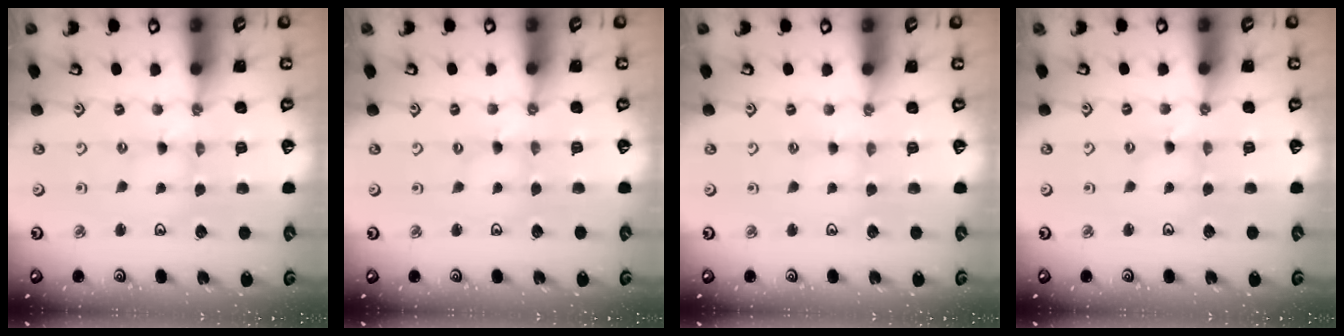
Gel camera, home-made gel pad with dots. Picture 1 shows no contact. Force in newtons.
{"total": 0.0}
{"total": 0.8, "press": 0.8, "slide": 0.3}
{"total": 0.8, "press": 0.7, "slide": 0.2}